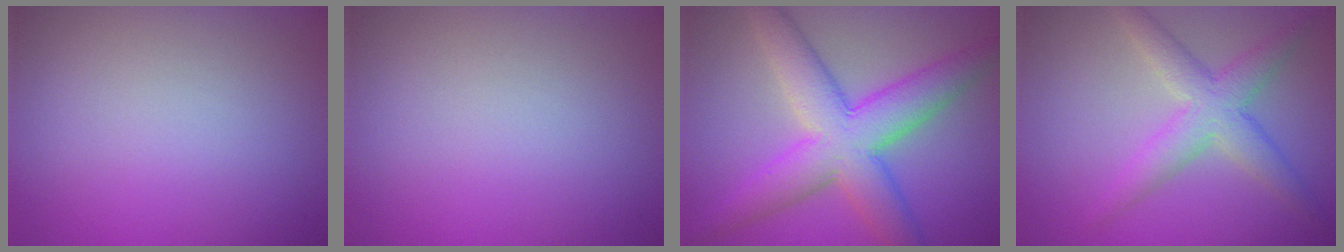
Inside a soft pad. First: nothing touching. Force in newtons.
{"total": 0.0}
{"total": 8.3, "press": 8.3, "slide": 0.1}
{"total": 4.4, "press": 4.4, "slide": 0.2}